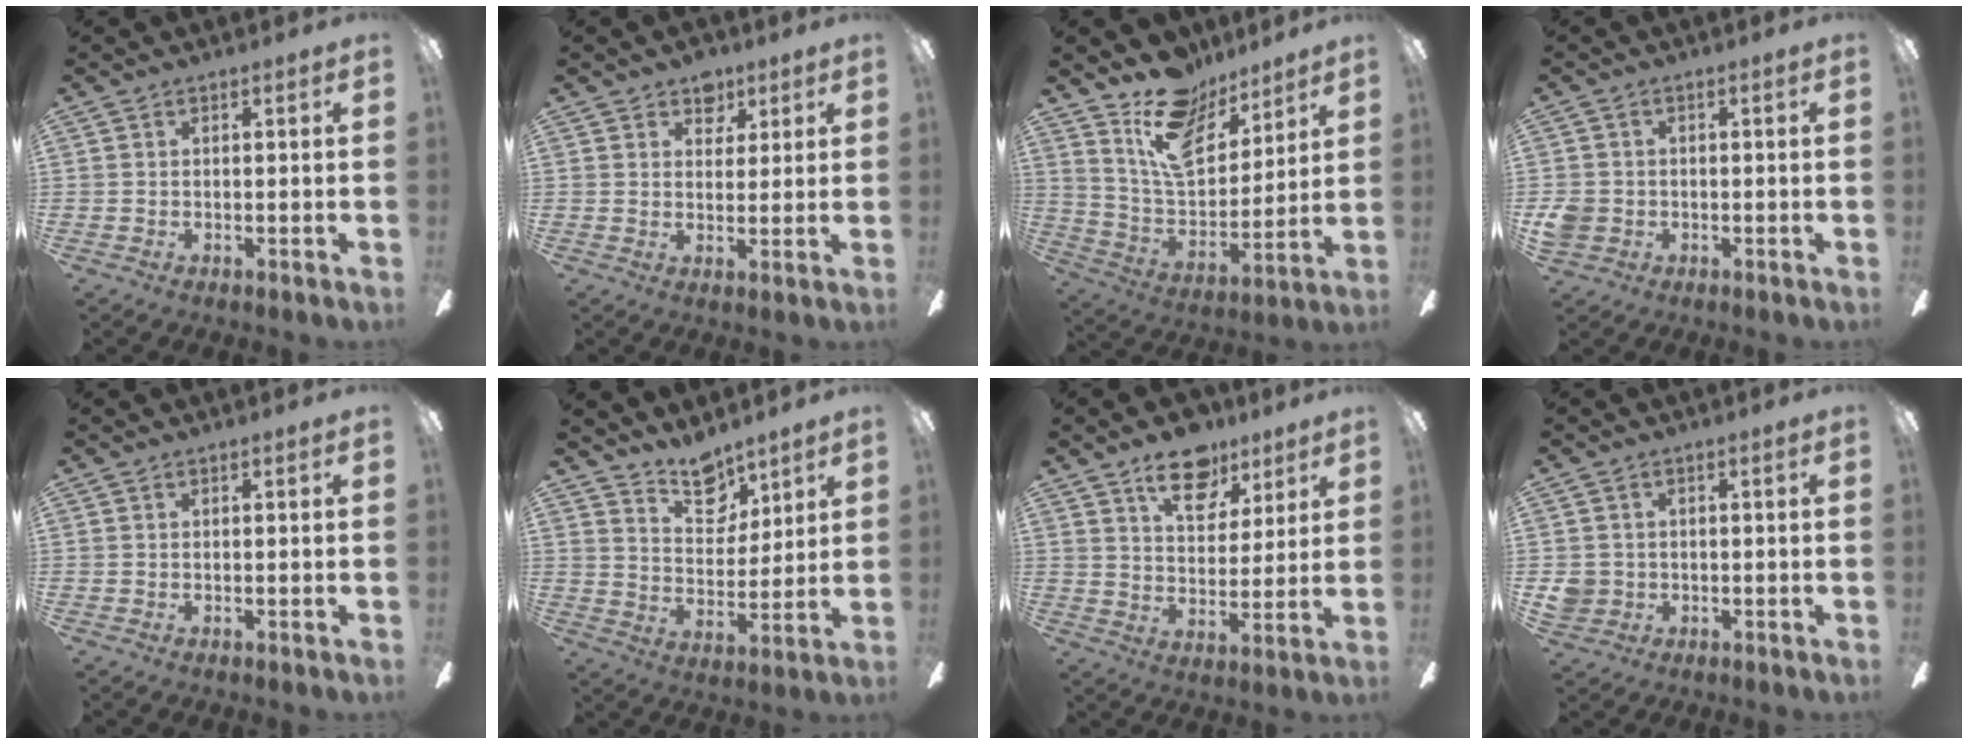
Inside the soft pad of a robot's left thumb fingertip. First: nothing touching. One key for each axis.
{"total": 5.1, "fx": 3.6, "fy": 3.4, "fz": 1.1, "tx": -0.004, "ty": -0.013, "tz": 0.060}
{"total": 17.3, "fx": 11.9, "fy": 9.1, "fz": 8.6, "tx": -0.150, "ty": -0.061, "tz": 0.218}
{"total": 3.8, "fx": -0.7, "fy": 3.5, "fz": 1.2, "tx": -0.022, "ty": 0.004, "tz": -0.013}
{"total": 0.0}
{"total": 10.6, "fx": 8.7, "fy": 5.0, "fz": 3.5, "tx": -0.052, "ty": -0.055, "tz": 0.159}
{"total": 13.3, "fx": 9.0, "fy": 7.1, "fz": 6.7, "tx": -0.085, "ty": -0.044, "tz": 0.158}
{"total": 3.7, "fx": -0.3, "fy": 3.6, "fz": 0.9, "tx": -0.021, "ty": 0.004, "tz": -0.007}